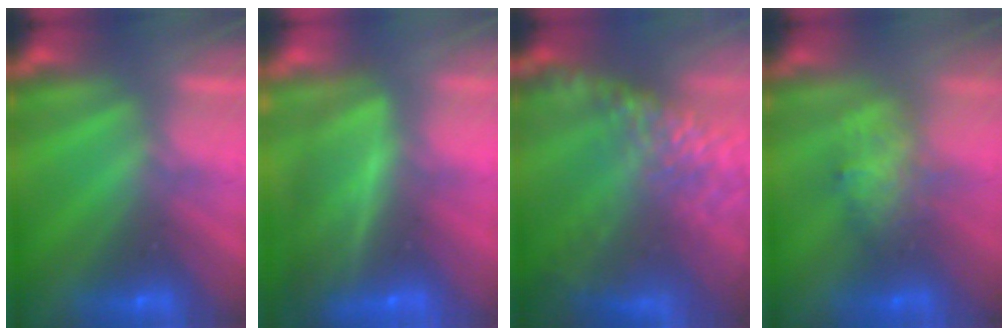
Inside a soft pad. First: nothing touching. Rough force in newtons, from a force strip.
{"total": 11.2}
{"total": 7.5}
{"total": 2.8}